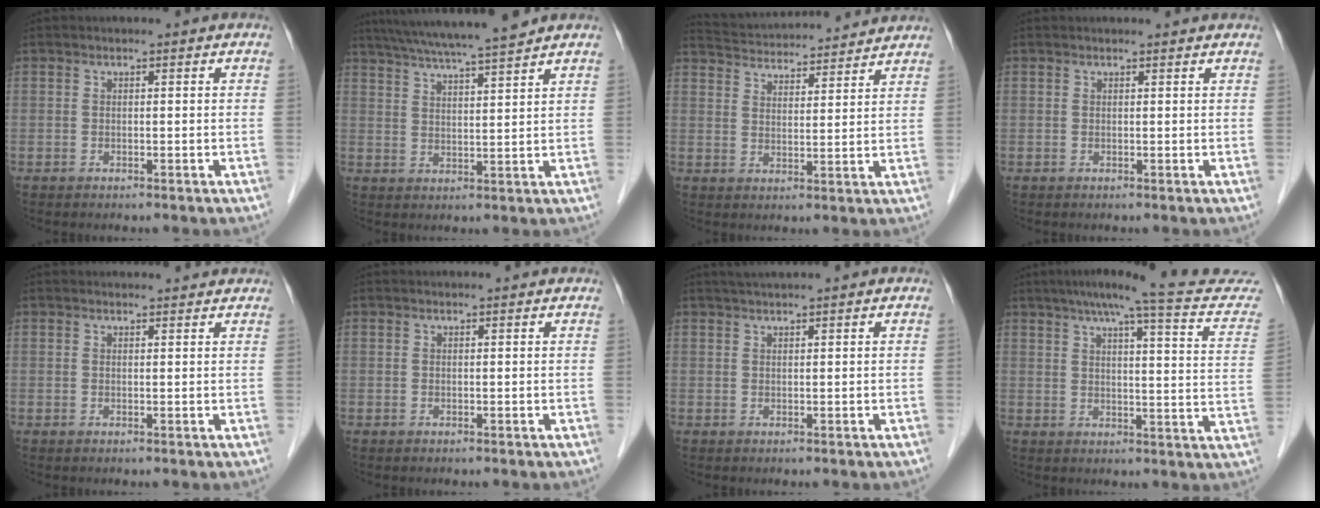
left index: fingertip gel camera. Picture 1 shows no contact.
{"total": 12.3, "force": [10.8, -0.7, 5.8], "torque": [-0.103, 0.017, 0.162]}
{"total": 15.2, "force": [14.5, 1.8, 4.1], "torque": [-0.076, 0.035, 0.214]}
{"total": 2.5, "force": [2.5, 0.2, 0.5], "torque": [-0.012, 0.015, 0.025]}
{"total": 5.0, "force": [4.8, 0.8, 0.9], "torque": [-0.012, 0.018, 0.051]}
{"total": 1.9, "force": [1.8, 0.1, 0.4], "torque": [-0.010, 0.012, 0.021]}
{"total": 2.8, "force": [2.5, -0.5, 1.3], "torque": [-0.016, 0.022, 0.045]}
{"total": 18.7, "force": [16.8, 0.3, 8.0], "torque": [-0.110, -0.036, 0.190]}